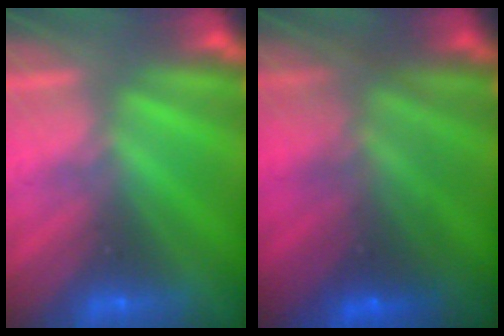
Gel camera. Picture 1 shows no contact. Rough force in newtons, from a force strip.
{"total": 7.4}